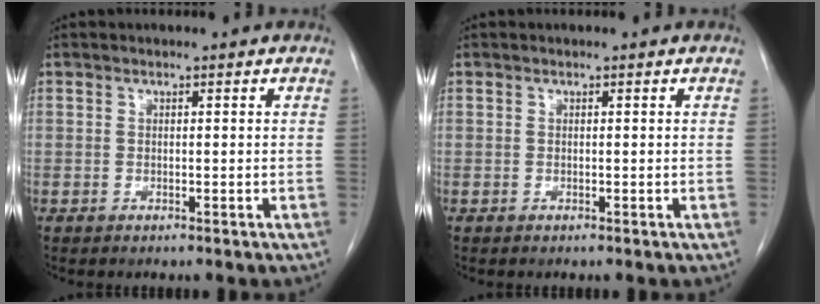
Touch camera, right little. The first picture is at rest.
{"total": 0.0}